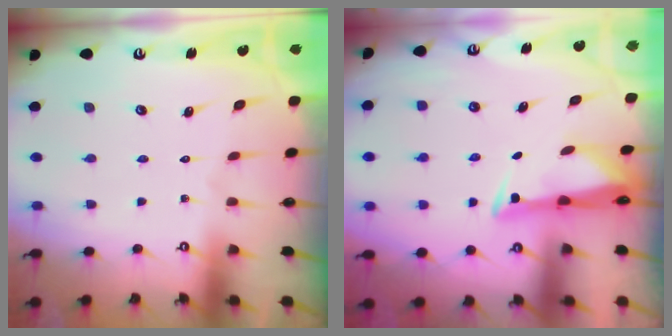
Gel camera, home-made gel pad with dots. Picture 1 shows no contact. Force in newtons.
{"total": 3.4, "press": 3.3, "slide": 0.9}